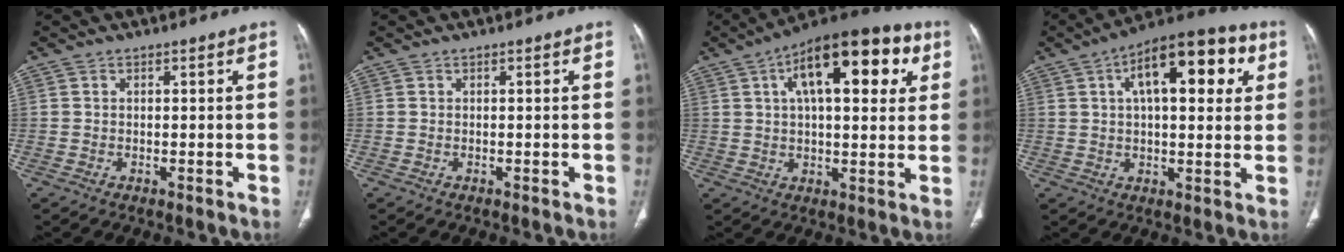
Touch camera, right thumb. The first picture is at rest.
{"total": 0.0}
{"total": 21.2, "force": [7.6, 9.2, 17.6], "torque": [-0.233, 0.014, 0.108]}
{"total": 17.5, "force": [5.6, 7.9, 14.6], "torque": [-0.175, 0.019, 0.074]}